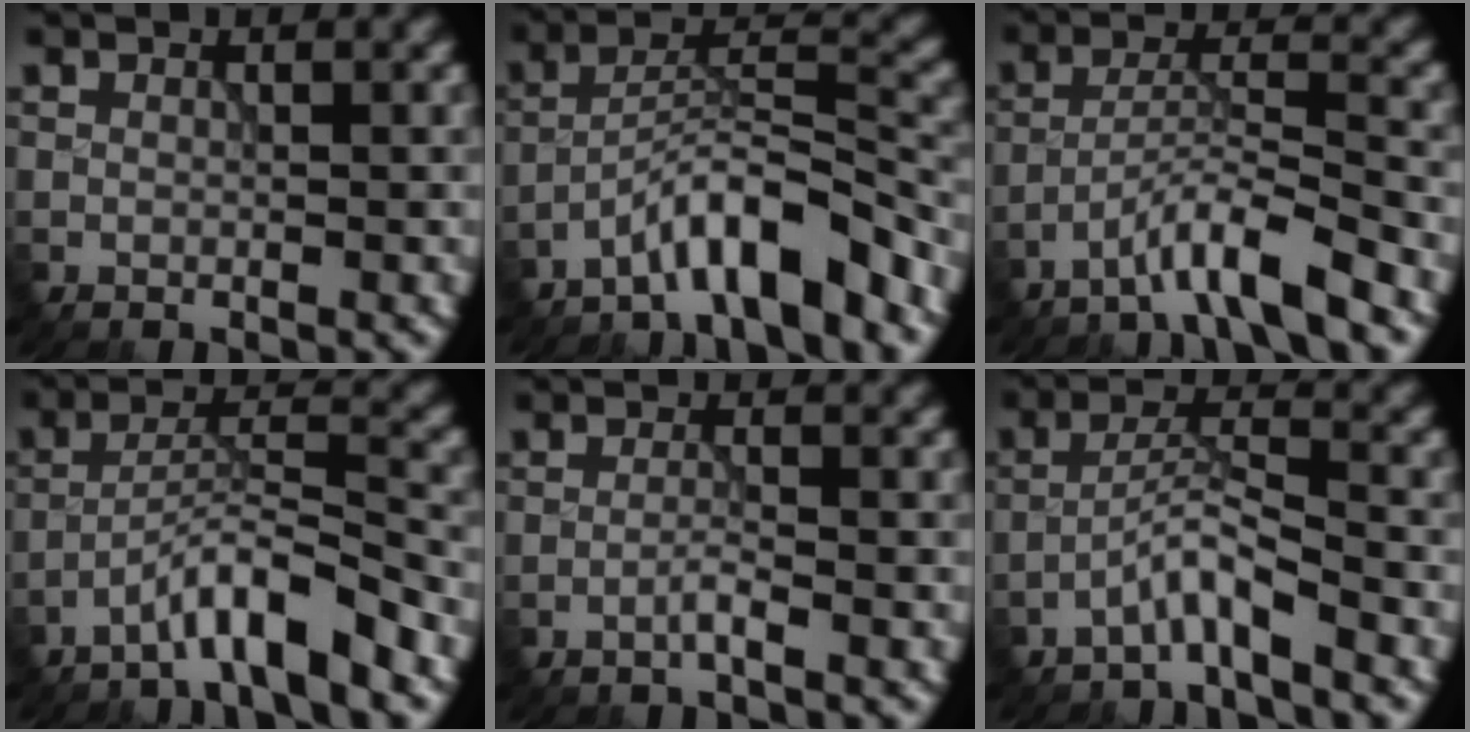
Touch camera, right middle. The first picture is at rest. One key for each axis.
{"total": 6.8, "fx": -4.9, "fy": 1.2, "fz": 4.5, "tx": -0.076, "ty": 0.016, "tz": -0.088}
{"total": 5.0, "fx": -3.7, "fy": 0.2, "fz": 3.3, "tx": -0.060, "ty": 0.014, "tz": -0.075}
{"total": 5.5, "fx": -3.8, "fy": 0.4, "fz": 3.9, "tx": -0.065, "ty": 0.019, "tz": -0.073}
{"total": 1.4, "fx": -0.8, "fy": 0.0, "fz": 1.1, "tx": -0.020, "ty": 0.007, "tz": -0.020}
{"total": 3.2, "fx": -2.4, "fy": 0.1, "fz": 2.1, "tx": -0.043, "ty": 0.017, "tz": -0.053}